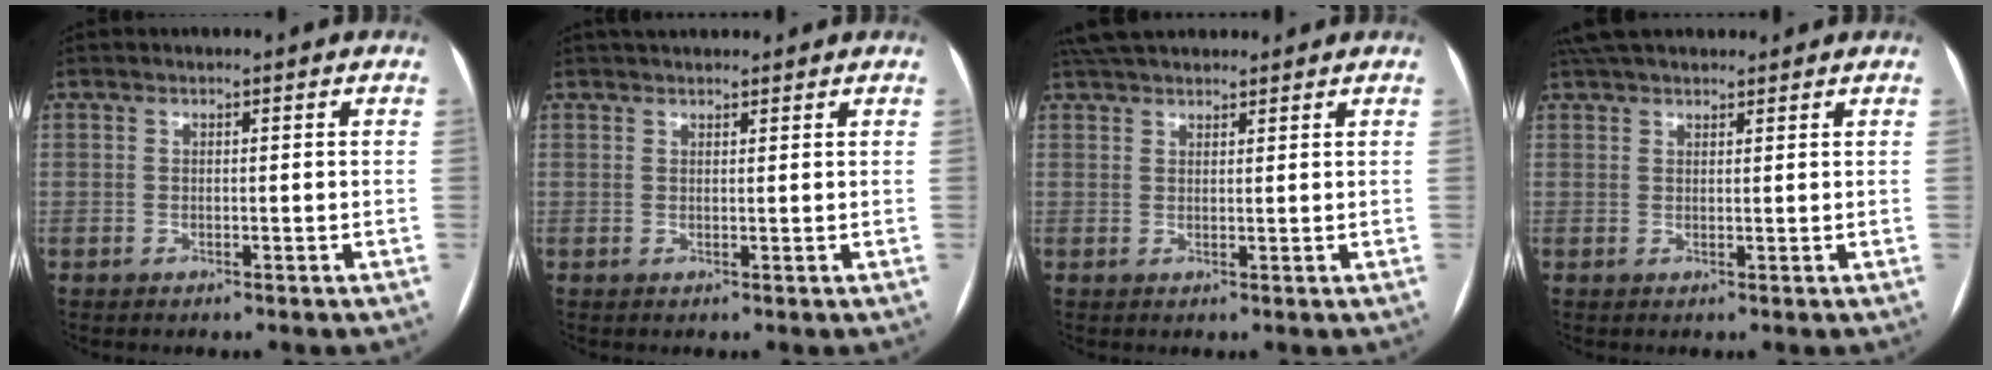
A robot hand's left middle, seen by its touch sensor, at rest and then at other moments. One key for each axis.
{"total": 5.1, "fx": 4.5, "fy": 1.3, "fz": 2.0, "tx": -0.025, "ty": 0.034, "tz": 0.064}
{"total": 7.5, "fx": 6.6, "fy": 2.2, "fz": 2.8, "tx": -0.044, "ty": 0.039, "tz": 0.109}
{"total": 7.4, "fx": 6.4, "fy": 2.3, "fz": 3.0, "tx": -0.045, "ty": 0.039, "tz": 0.107}